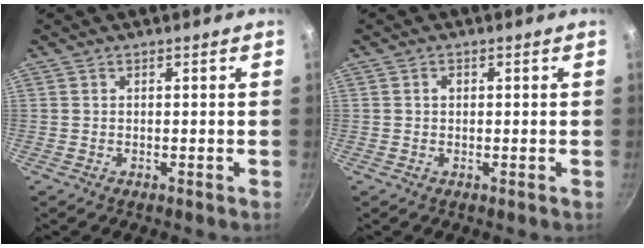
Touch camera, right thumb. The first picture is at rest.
{"total": 1.0, "force": [0.1, 0.8, 0.5], "torque": [-0.005, 0.005, 0.001]}